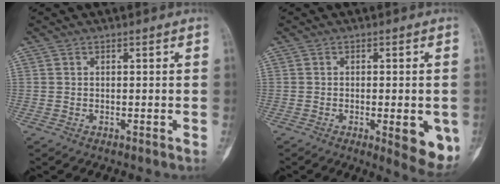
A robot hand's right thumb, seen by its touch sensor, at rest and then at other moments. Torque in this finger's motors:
{"motor_torque": [0.20, 0.36, -0.14, -0.05, 0.00]}